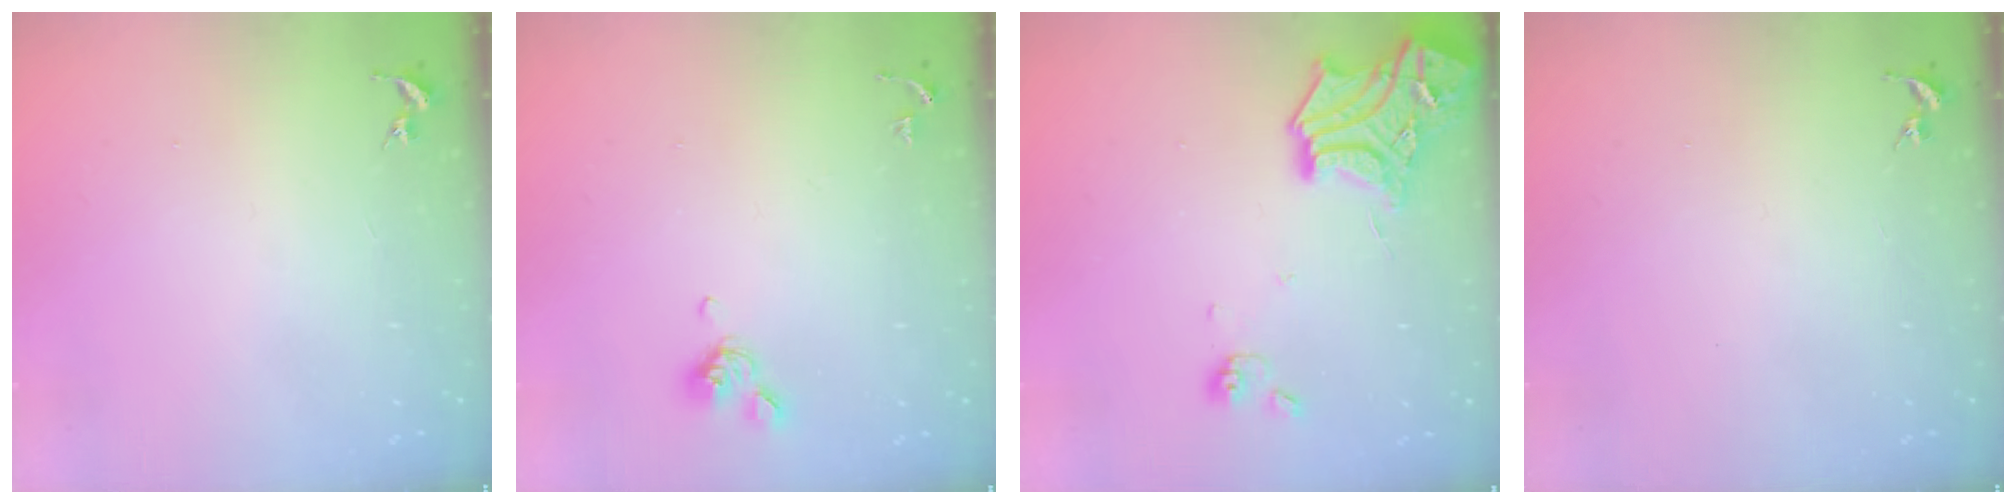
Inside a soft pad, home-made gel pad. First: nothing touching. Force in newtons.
{"total": 5.2, "press": 5.1, "slide": 1.1}
{"total": 16.2, "press": 16.2, "slide": 1.5}
{"total": 0.0}